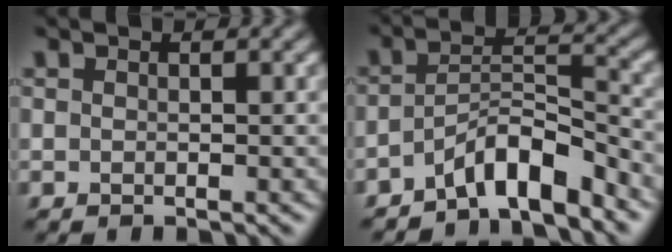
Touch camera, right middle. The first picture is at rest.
{"total": 5.4, "force": [-4.0, 1.4, 3.3], "torque": [-0.049, 0.009, -0.075]}